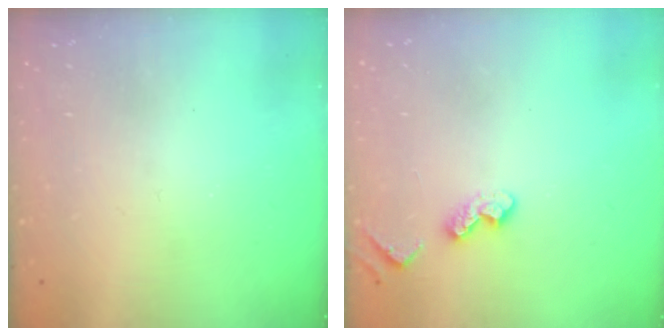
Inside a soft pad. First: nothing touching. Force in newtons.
{"total": 4.7, "press": 4.7, "slide": 0.8}